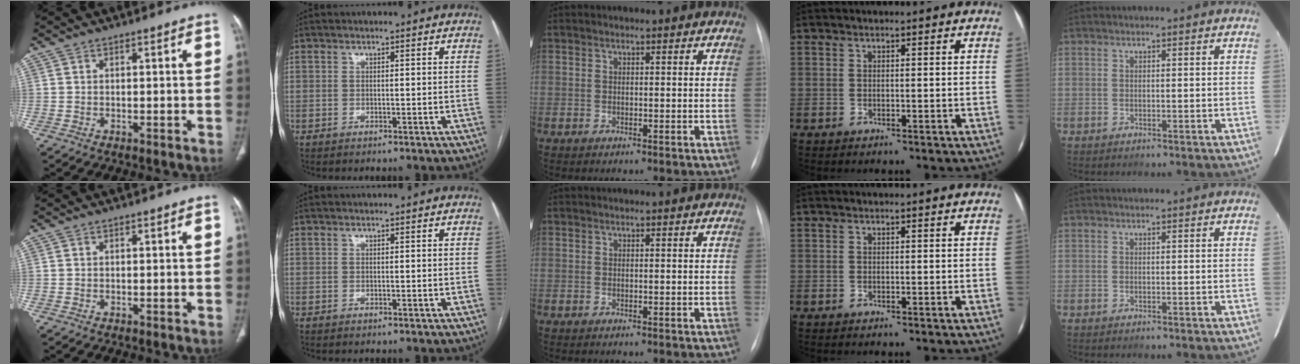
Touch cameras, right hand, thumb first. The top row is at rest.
{}